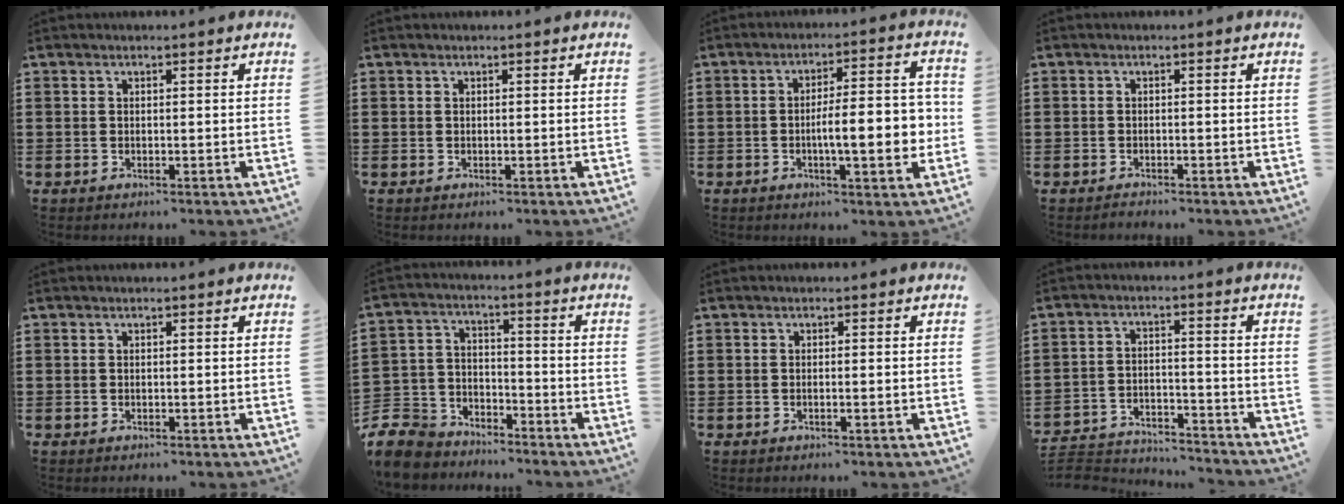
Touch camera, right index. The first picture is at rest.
{"total": 0.0}
{"total": 9.6, "force": [-1.6, 2.5, 9.1], "torque": [-0.122, -0.006, -0.034]}
{"total": 1.0, "force": [-0.9, 0.1, -0.1], "torque": [0.000, 0.002, -0.021]}
{"total": 0.0}
{"total": 7.5, "force": [-7.0, 2.6, 0.7], "torque": [-0.049, 0.004, -0.148]}
{"total": 0.6, "force": [-0.3, 0.0, 0.6], "torque": [-0.010, -0.002, -0.006]}
{"total": 4.5, "force": [-4.5, 0.5, 0.6], "torque": [-0.023, 0.001, -0.094]}